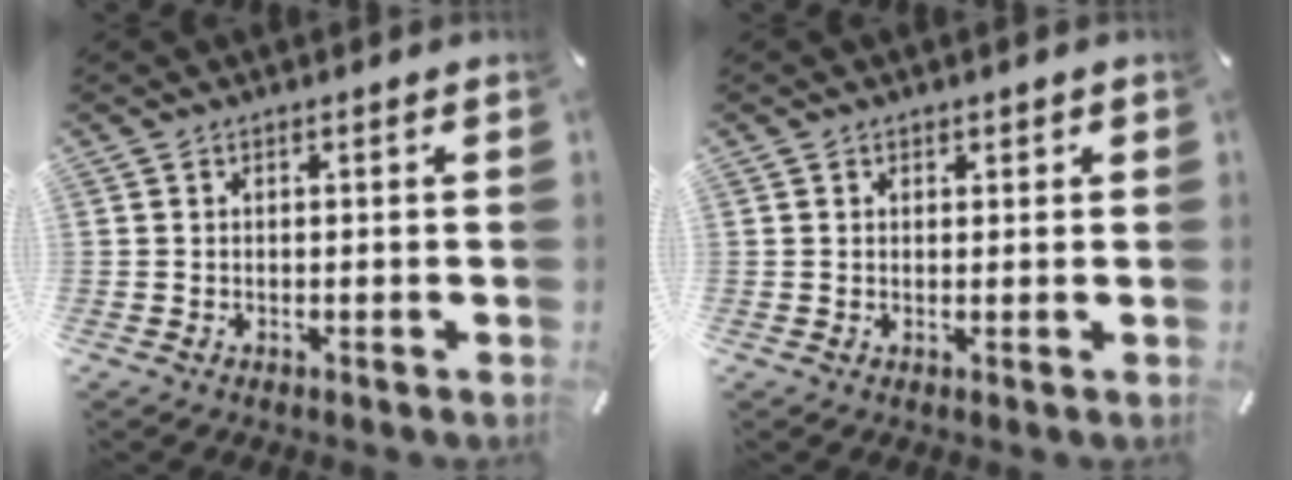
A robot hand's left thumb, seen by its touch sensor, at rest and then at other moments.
{"total": 1.0, "force": [0.6, 0.9, 0.1], "torque": [0.006, 0.000, 0.008]}